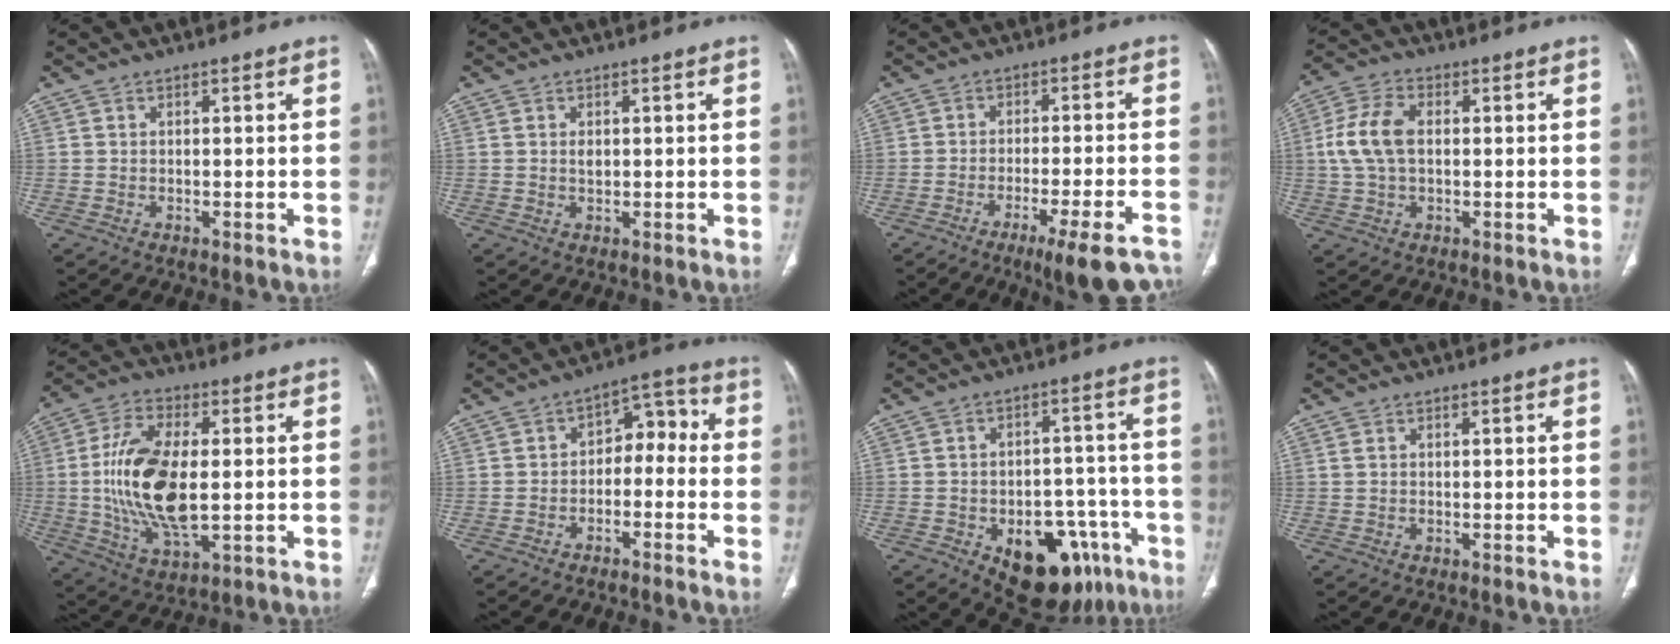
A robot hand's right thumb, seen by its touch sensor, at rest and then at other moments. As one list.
[{"total": 1.3, "force": [0.3, 0.8, 0.9], "torque": [-0.014, -0.002, 0.008]}, {"total": 12.3, "force": [-9.0, 2.0, 8.2], "torque": [-0.101, 0.037, -0.125]}, {"total": 8.9, "force": [0.7, 5.4, 7.0], "torque": [-0.153, 0.017, 0.013]}, {"total": 17.3, "force": [0.0, 8.2, 15.3], "torque": [-0.305, -0.007, 0.005]}, {"total": 7.4, "force": [-1.7, 5.0, 5.1], "torque": [-0.041, 0.048, -0.038]}, {"total": 18.1, "force": [-8.6, 10.6, 11.9], "torque": [-0.113, 0.050, -0.104]}, {"total": 0.7, "force": [0.4, 0.4, 0.4], "torque": [-0.011, 0.009, 0.010]}]